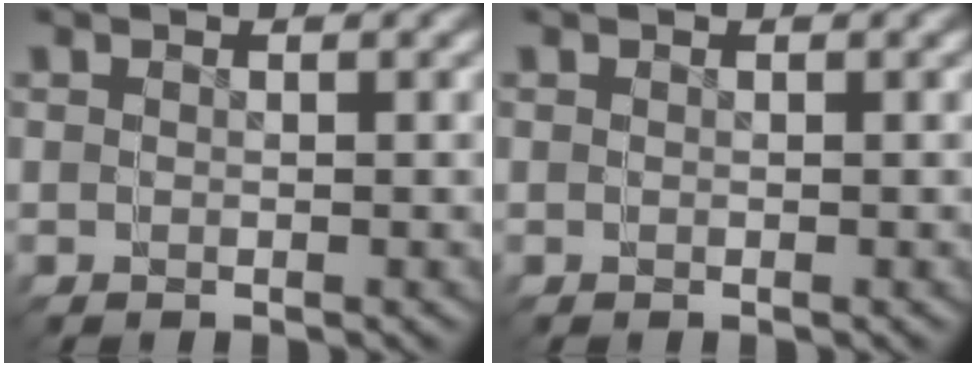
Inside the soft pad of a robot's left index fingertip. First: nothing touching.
{"total": 0.0}